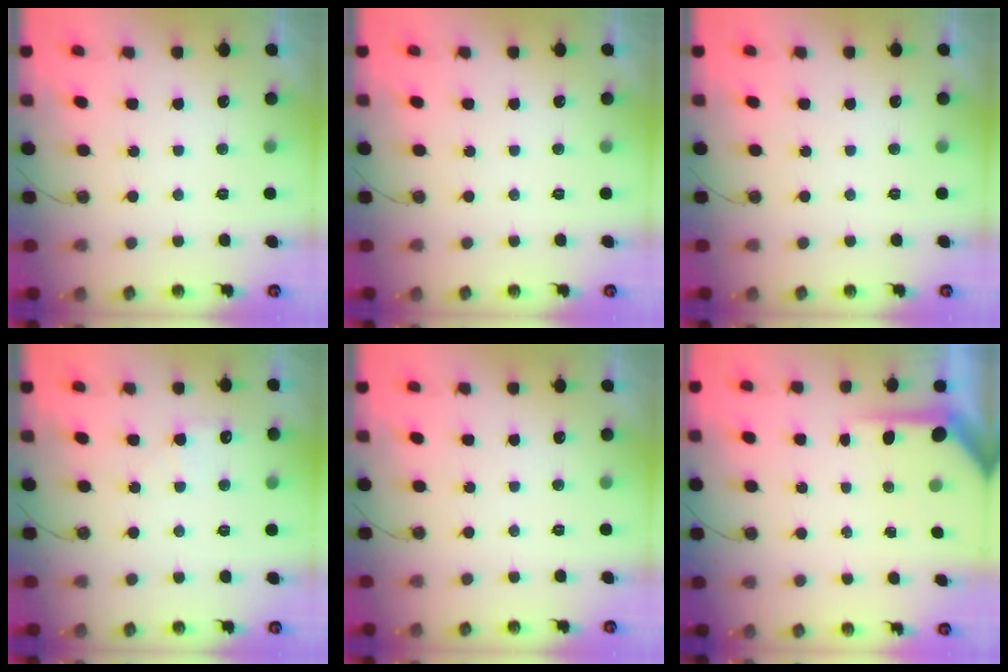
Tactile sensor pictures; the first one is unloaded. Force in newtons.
{"total": 0.0}
{"total": 0.0}
{"total": 4.7, "press": 4.6, "slide": 0.6}
{"total": 0.0}
{"total": 5.5, "press": 5.5, "slide": 0.5}